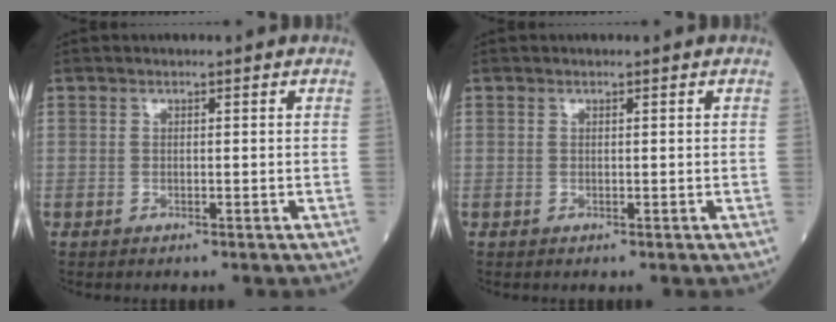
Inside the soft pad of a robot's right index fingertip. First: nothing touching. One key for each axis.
{"total": 0.0}